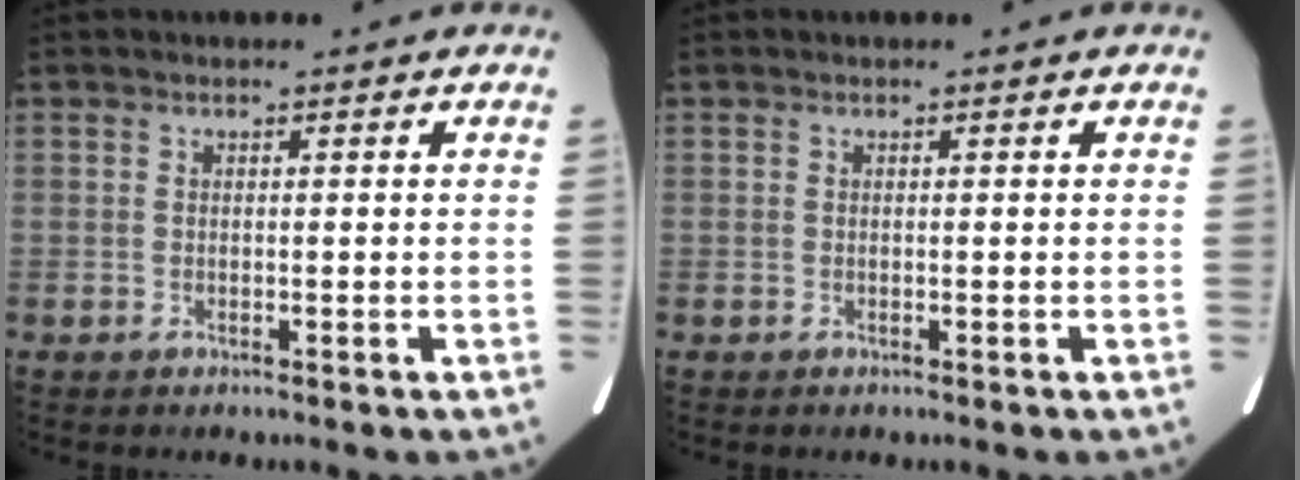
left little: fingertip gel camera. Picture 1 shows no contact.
{"total": 0.0}